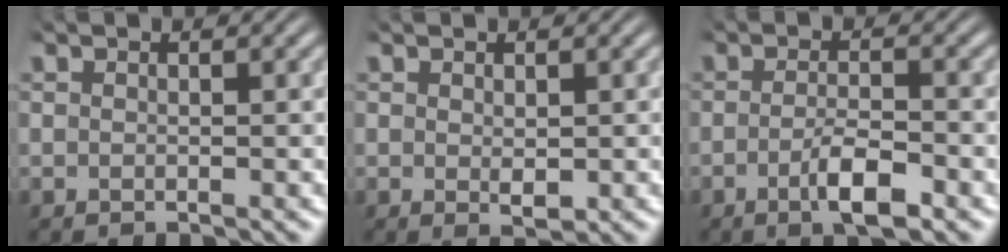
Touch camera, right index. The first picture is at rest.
{"total": 1.4, "force": [-0.1, 0.7, 1.2], "torque": [-0.019, -0.010, 0.006]}
{"total": 3.7, "force": [-1.8, 0.8, 3.2], "torque": [-0.053, -0.012, -0.028]}